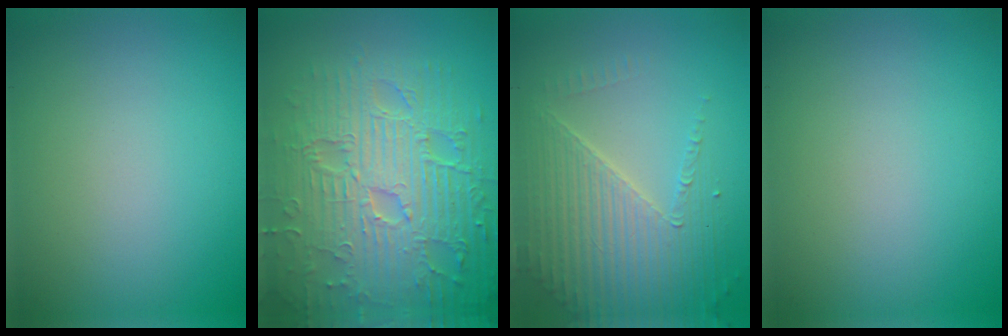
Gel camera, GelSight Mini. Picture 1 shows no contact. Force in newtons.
{"total": 11.0, "press": 7.2, "slide": 8.3}
{"total": 5.1, "press": 4.2, "slide": 2.9}
{"total": 0.0}